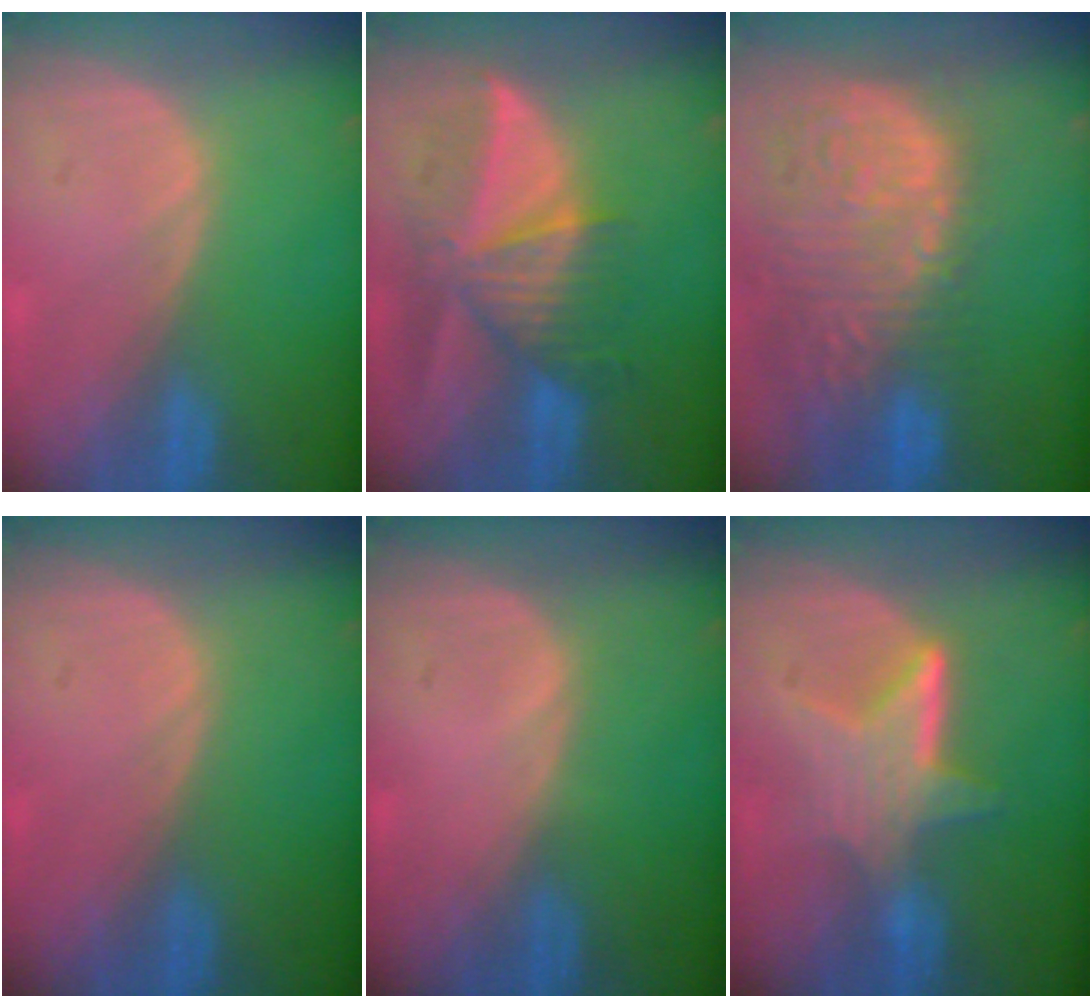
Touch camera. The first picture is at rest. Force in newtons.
{"total": 9.2, "press": 8.3, "slide": 4.0}
{"total": 15.4, "press": 12.7, "slide": 8.7}
{"total": 0.0}
{"total": 0.0}
{"total": 6.4, "press": 6.0, "slide": 2.3}